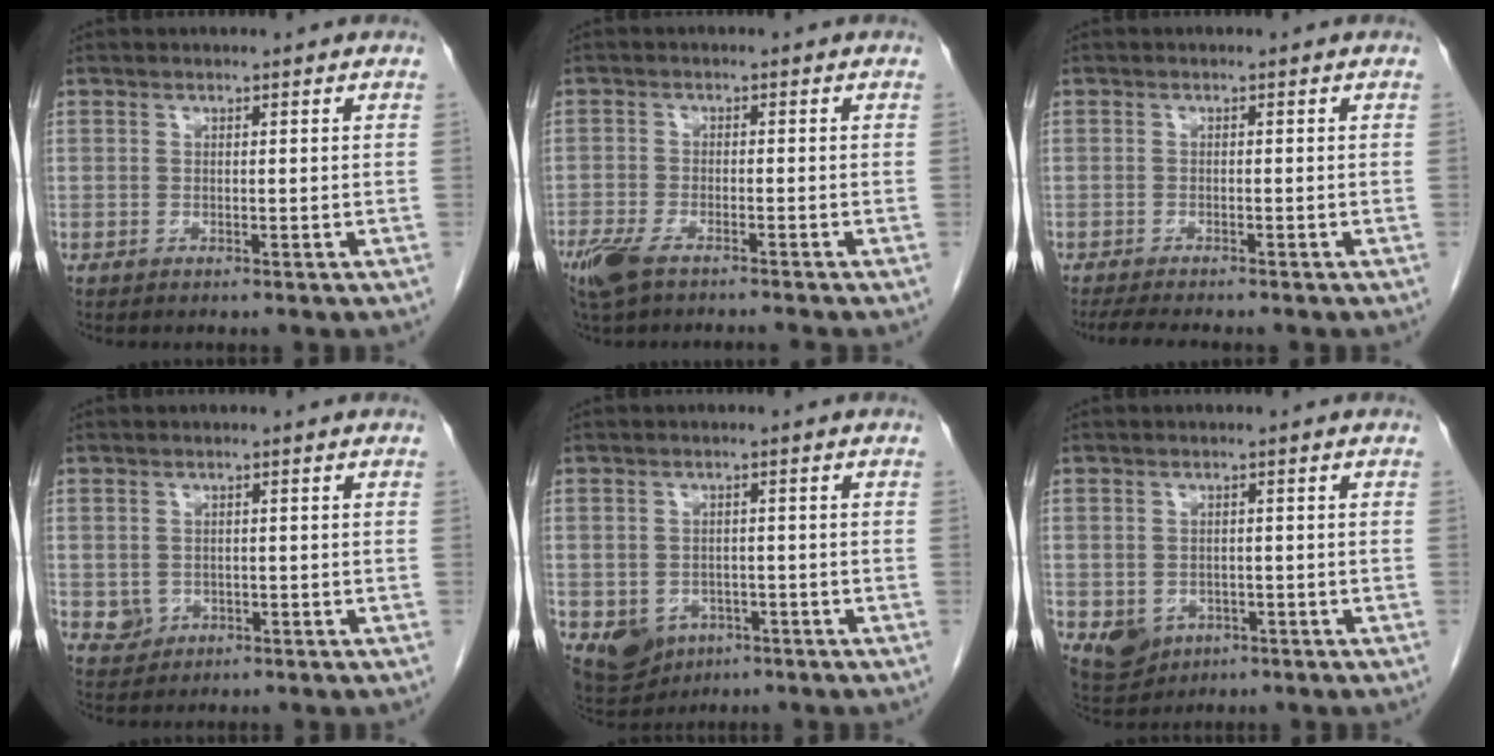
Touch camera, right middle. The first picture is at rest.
{"total": 7.0, "force": [-5.5, 1.3, 4.1], "torque": [-0.079, -0.015, -0.099]}
{"total": 5.8, "force": [-5.0, 0.9, 2.9], "torque": [-0.043, -0.012, -0.074]}
{"total": 2.5, "force": [-0.5, 2.3, 0.7], "torque": [-0.010, 0.003, 0.001]}
{"total": 6.4, "force": [-3.1, 5.1, 2.3], "torque": [-0.040, 0.004, -0.036]}
{"total": 4.9, "force": [-2.0, 4.1, 1.9], "torque": [-0.035, 0.000, -0.019]}